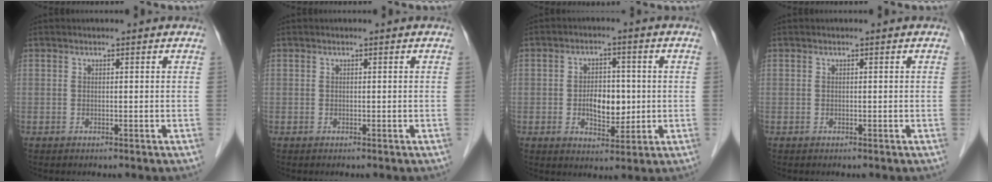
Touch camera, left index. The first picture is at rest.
{"total": 0.0}
{"total": 6.0, "force": [-0.5, 3.5, 4.8], "torque": [-0.080, 0.004, -0.002]}
{"total": 0.0}